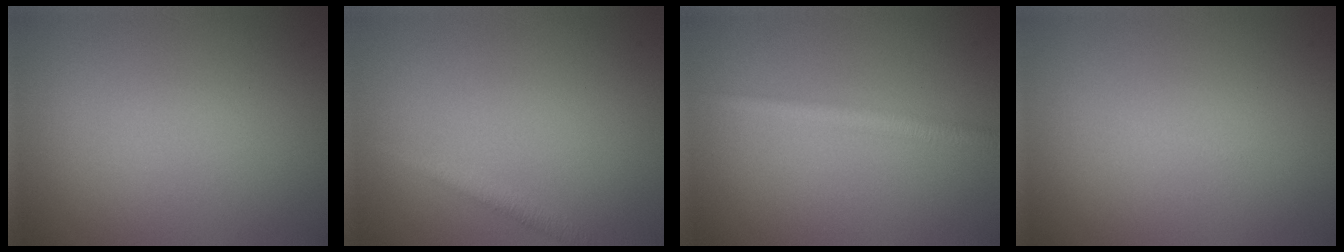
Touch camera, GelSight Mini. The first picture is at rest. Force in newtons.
{"total": 1.6, "press": 1.6, "slide": 0.1}
{"total": 1.9, "press": 1.9, "slide": 0.1}
{"total": 0.0}